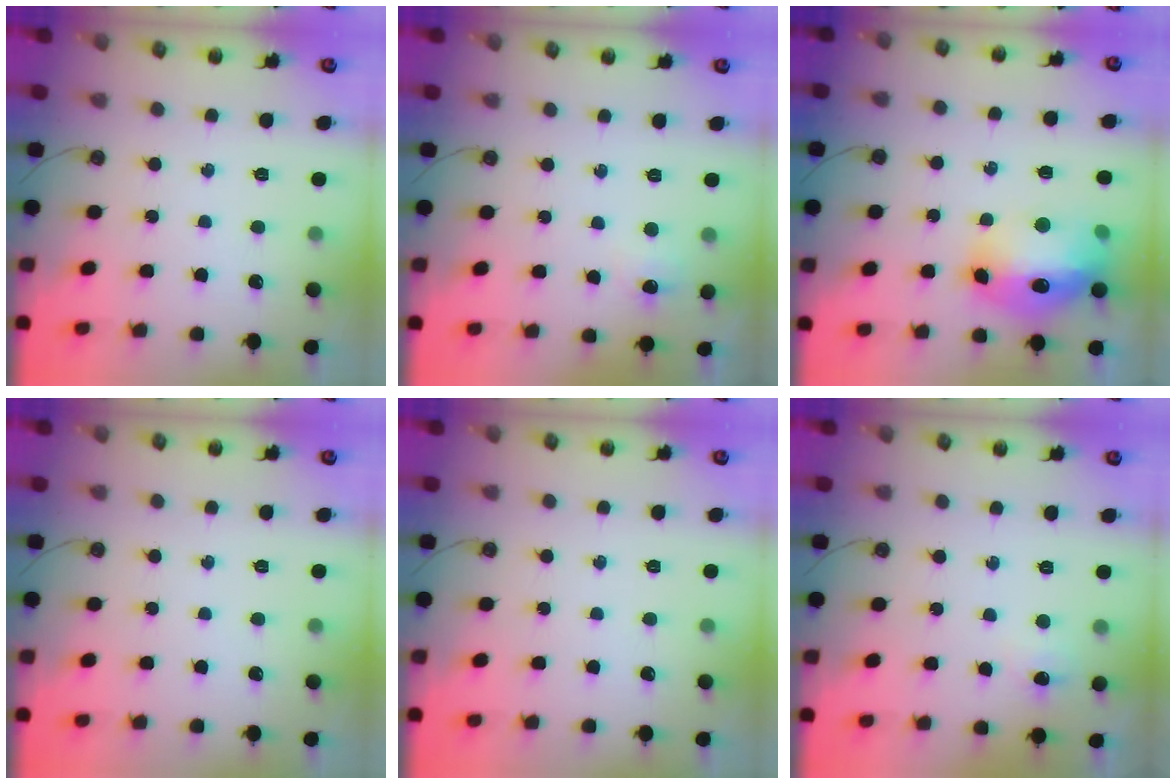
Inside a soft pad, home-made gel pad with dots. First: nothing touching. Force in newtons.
{"total": 5.7, "press": 5.7, "slide": 0.8}
{"total": 17.5, "press": 17.5, "slide": 1.6}
{"total": 0.0}
{"total": 0.0}
{"total": 3.9, "press": 3.9, "slide": 0.3}